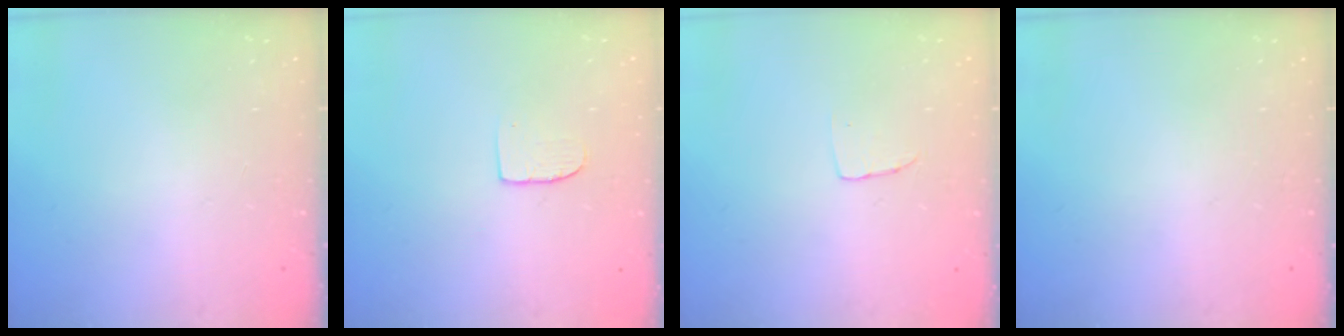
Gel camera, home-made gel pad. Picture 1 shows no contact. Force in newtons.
{"total": 5.1, "press": 5.1, "slide": 0.4}
{"total": 2.9, "press": 2.9, "slide": 0.1}
{"total": 0.0}